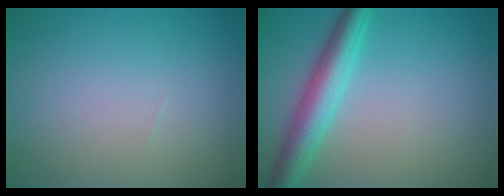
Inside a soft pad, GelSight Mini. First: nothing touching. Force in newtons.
{"total": 4.9, "press": 4.9, "slide": 0.2}